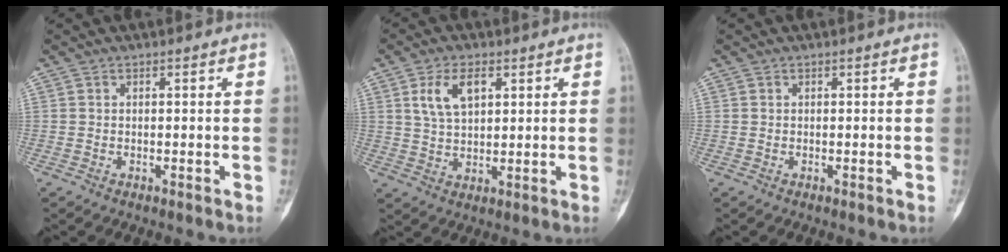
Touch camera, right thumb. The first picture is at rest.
{"total": 7.5, "force": [2.9, 4.0, 5.6], "torque": [-0.097, -0.007, 0.059]}
{"total": 0.0}